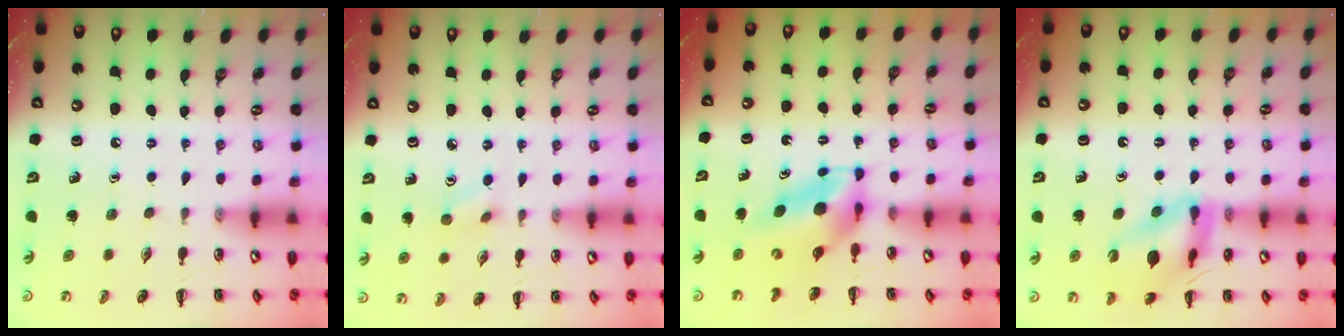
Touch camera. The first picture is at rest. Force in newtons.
{"total": 3.5, "press": 3.3, "slide": 1.1}
{"total": 4.9, "press": 4.7, "slide": 1.1}
{"total": 12.2, "press": 12.1, "slide": 1.6}